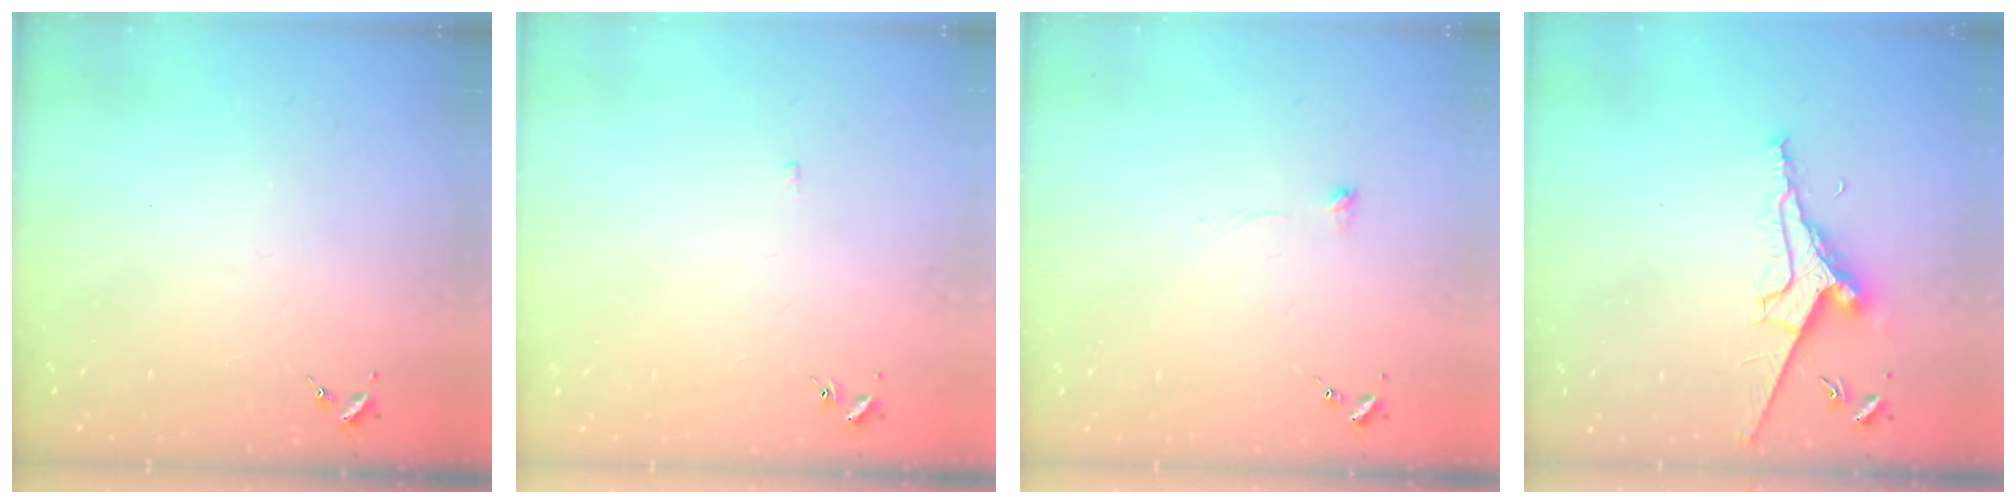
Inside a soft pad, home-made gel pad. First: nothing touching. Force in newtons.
{"total": 2.0, "press": 1.9, "slide": 0.4}
{"total": 5.0, "press": 5.0, "slide": 0.3}
{"total": 8.9, "press": 8.9, "slide": 1.1}